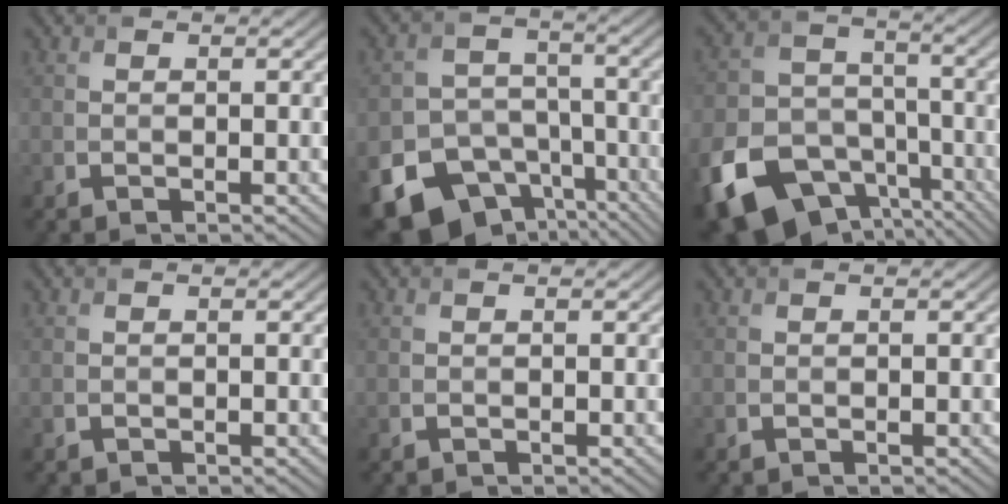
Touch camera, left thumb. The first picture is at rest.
{"total": 16.7, "force": [-9.7, 12.2, 6.0], "torque": [-0.149, -0.069, -0.145]}
{"total": 16.9, "force": [-9.3, 11.7, 7.9], "torque": [-0.214, -0.059, -0.137]}
{"total": 0.0}
{"total": 0.0}
{"total": 0.0}